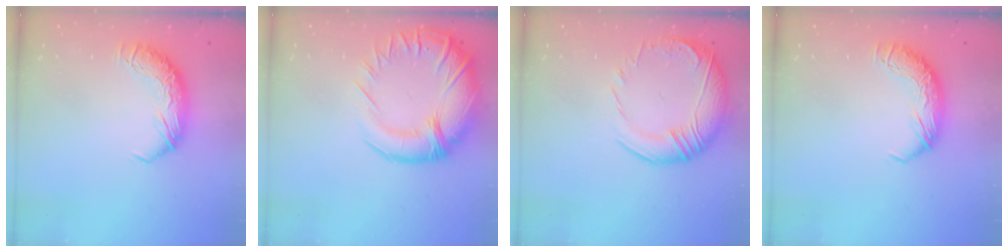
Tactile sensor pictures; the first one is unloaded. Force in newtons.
{"total": 9.4, "press": 8.2, "slide": 4.7}
{"total": 6.3, "press": 4.2, "slide": 4.7}
{"total": 0.0}